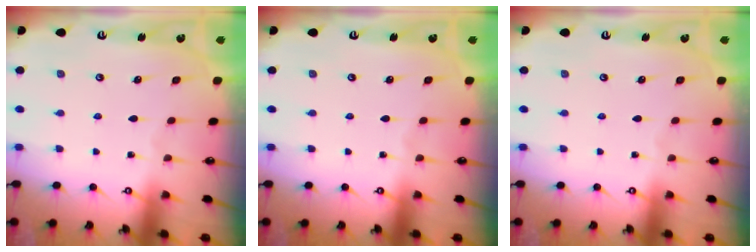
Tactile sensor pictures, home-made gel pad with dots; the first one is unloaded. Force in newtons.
{"total": 0.0}
{"total": 0.0}